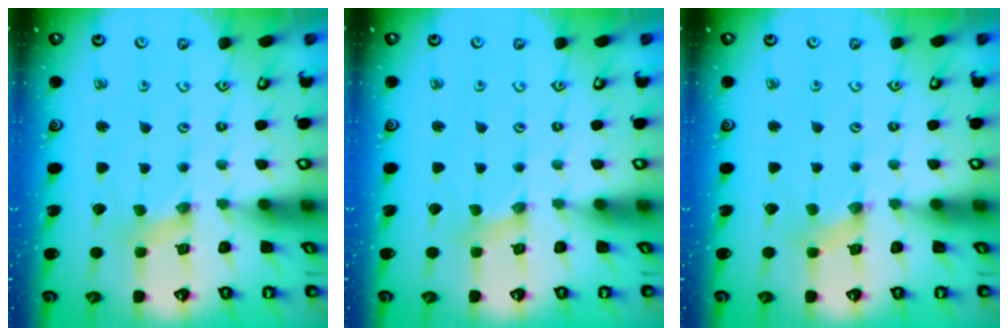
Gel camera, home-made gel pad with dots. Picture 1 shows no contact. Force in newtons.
{"total": 0.0}
{"total": 1.5, "press": 1.4, "slide": 0.2}